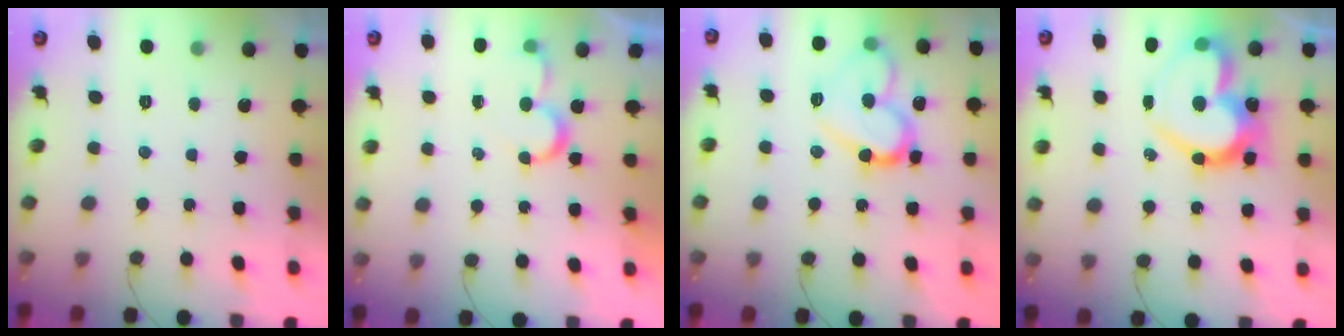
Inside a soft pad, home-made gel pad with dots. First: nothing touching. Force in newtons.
{"total": 4.7, "press": 4.6, "slide": 0.4}
{"total": 14.6, "press": 14.5, "slide": 1.8}
{"total": 22.7, "press": 22.7, "slide": 1.8}